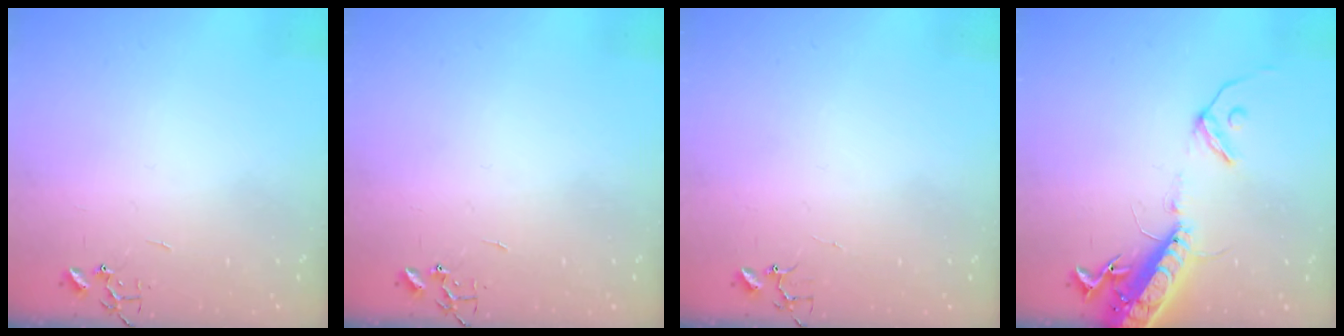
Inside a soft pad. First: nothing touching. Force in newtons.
{"total": 0.0}
{"total": 3.4, "press": 3.4, "slide": 0.3}
{"total": 16.3, "press": 15.8, "slide": 4.0}